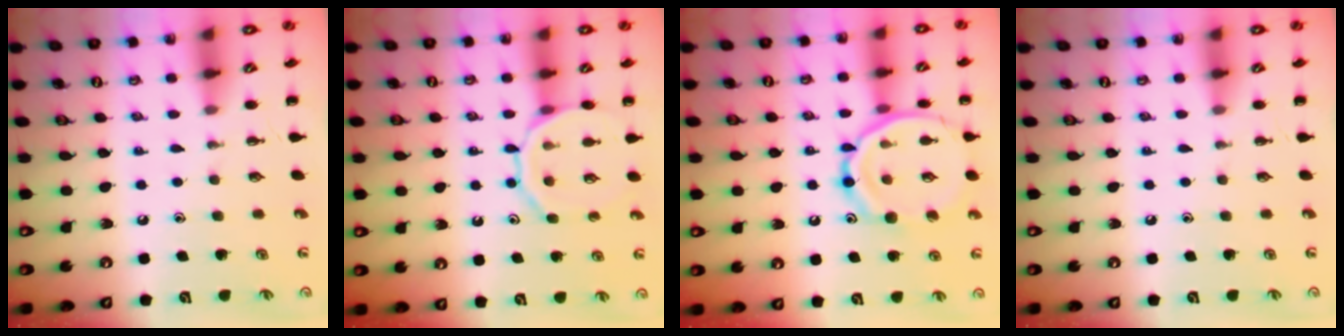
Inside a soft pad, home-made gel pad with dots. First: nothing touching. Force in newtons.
{"total": 11.8, "press": 11.7, "slide": 1.3}
{"total": 17.6, "press": 17.5, "slide": 1.6}
{"total": 0.0}